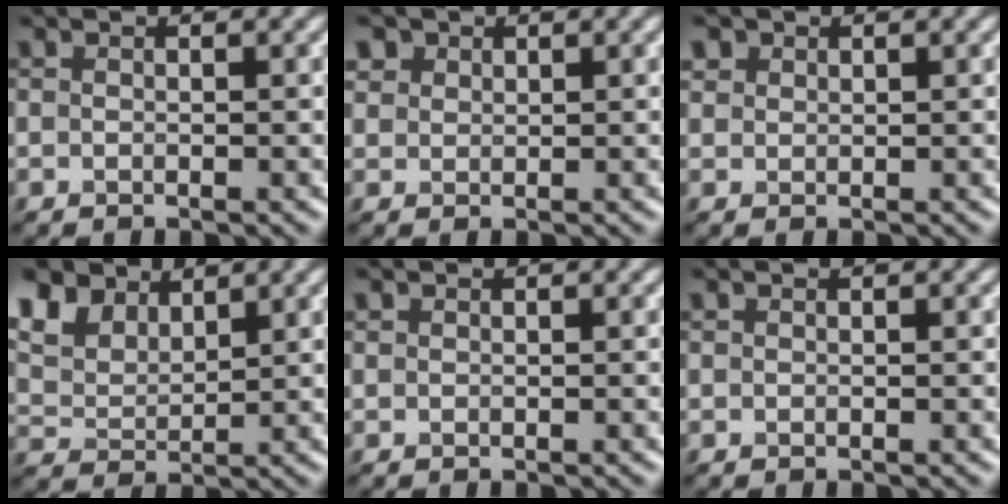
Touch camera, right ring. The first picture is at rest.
{"total": 1.1, "force": [0.6, 0.0, -0.9], "torque": [-0.003, -0.002, 0.032]}
{"total": 1.1, "force": [0.2, -0.4, -1.0], "torque": [-0.001, 0.000, 0.025]}
{"total": 5.1, "force": [4.2, 2.3, 1.6], "torque": [-0.084, 0.008, 0.112]}
{"total": 0.8, "force": [-0.2, -0.6, -0.6], "torque": [-0.005, -0.007, 0.006]}
{"total": 0.5, "force": [-0.1, -0.4, -0.4], "torque": [-0.003, -0.007, 0.005]}